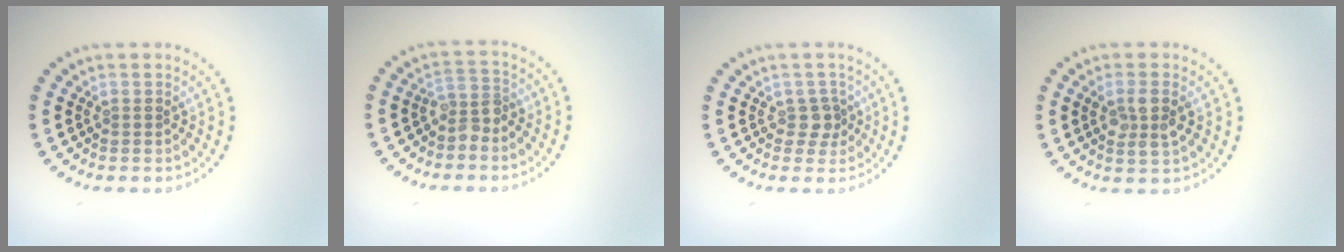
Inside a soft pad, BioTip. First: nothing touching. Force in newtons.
{"total": 1.9, "press": 1.6, "slide": 0.9}
{"total": 1.6, "press": 1.3, "slide": 1.0}
{"total": 2.6, "press": 2.5, "slide": 0.8}